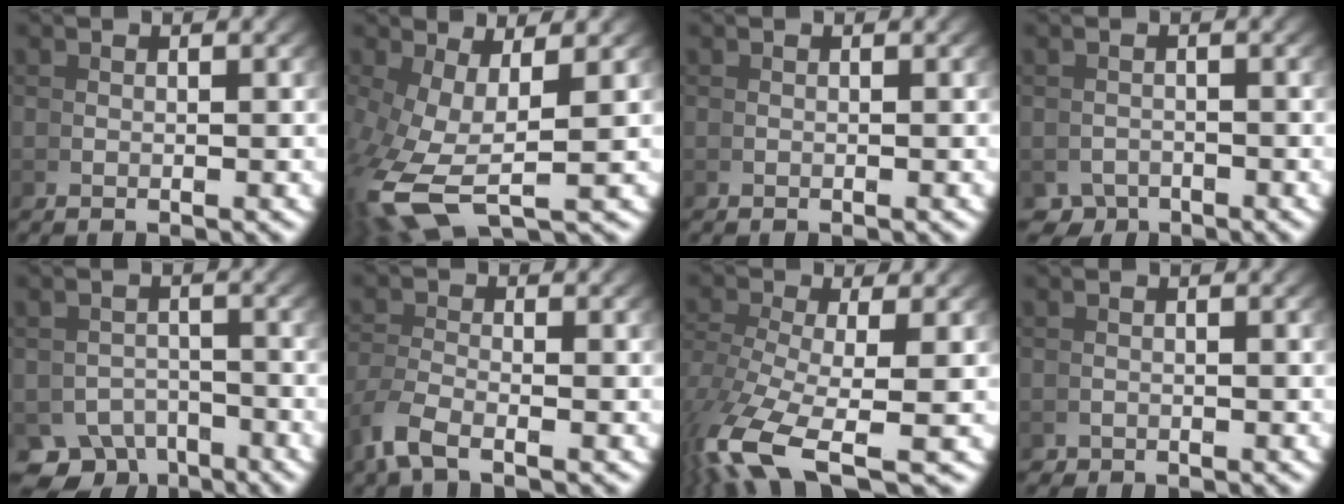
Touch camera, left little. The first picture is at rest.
{"total": 6.0, "force": [-1.3, 2.6, 5.3], "torque": [-0.142, -0.046, 0.005]}
{"total": 0.0}
{"total": 2.2, "force": [-2.0, 0.9, -0.4], "torque": [0.019, -0.015, -0.030]}
{"total": 5.8, "force": [-4.5, 3.2, 1.8], "torque": [0.003, -0.030, -0.069]}
{"total": 2.1, "force": [-1.4, 0.4, 1.5], "torque": [-0.052, -0.011, -0.019]}
{"total": 7.2, "force": [-4.6, 2.2, 5.1], "torque": [-0.119, -0.048, -0.050]}
{"total": 1.0, "force": [-0.7, 0.0, -0.7], "torque": [0.015, -0.006, -0.012]}